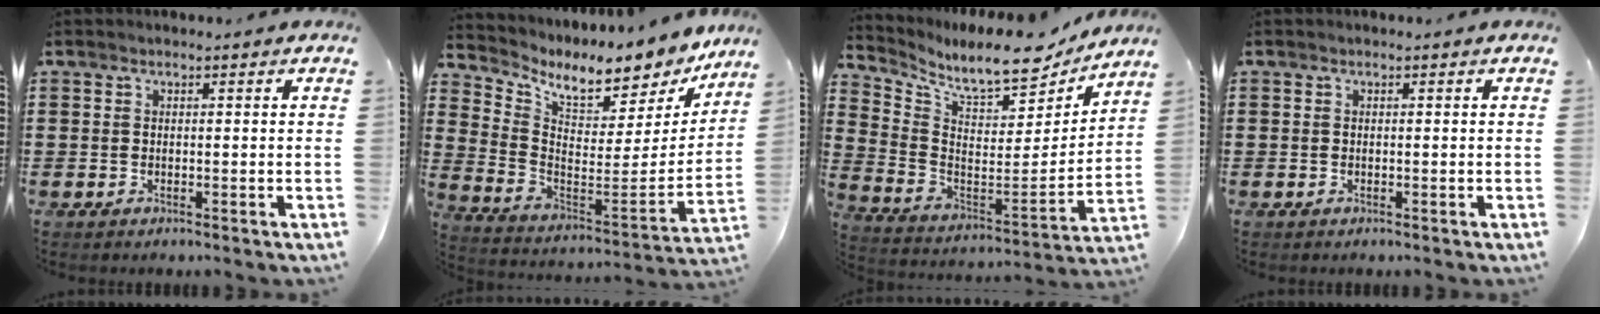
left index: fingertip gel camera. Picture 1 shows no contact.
{"total": 6.9, "force": [6.2, 1.7, 2.7], "torque": [-0.073, -0.066, 0.100]}
{"total": 8.7, "force": [7.7, 1.4, 3.7], "torque": [-0.100, -0.068, 0.128]}
{"total": 0.0}